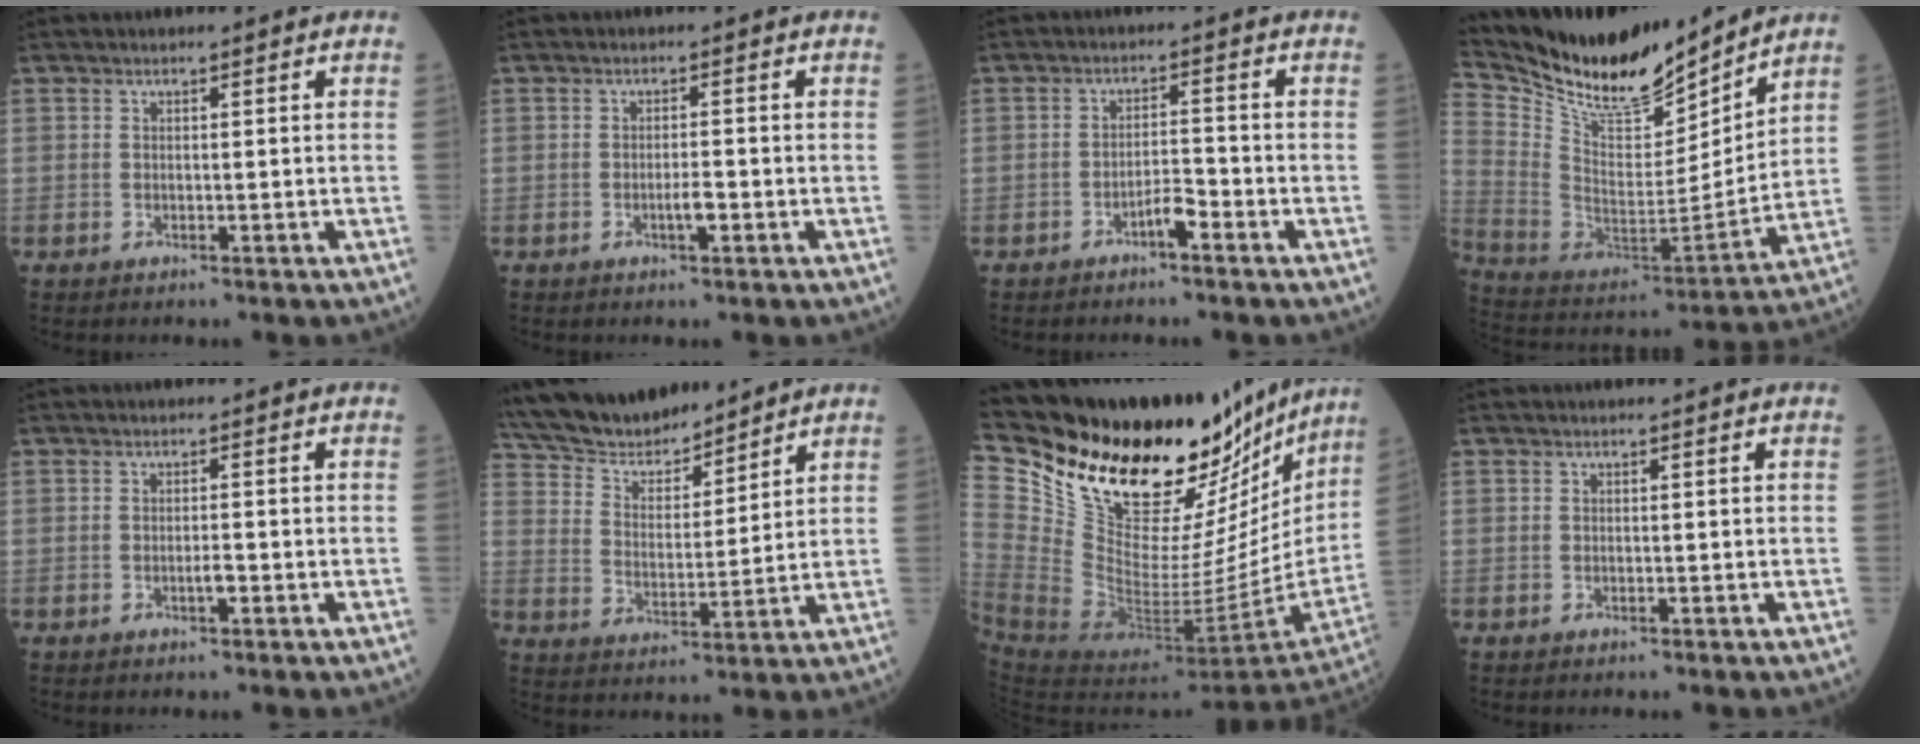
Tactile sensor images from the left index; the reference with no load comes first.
{"total": 1.9, "force": [-1.2, 0.4, 1.4], "torque": [-0.024, -0.004, -0.021]}
{"total": 2.9, "force": [-2.4, 0.4, 1.5], "torque": [-0.024, -0.002, -0.046]}
{"total": 18.8, "force": [17.2, 3.1, 6.9], "torque": [-0.147, -0.033, 0.309]}
{"total": 1.3, "force": [-0.9, 0.3, 0.8], "torque": [-0.014, -0.004, -0.016]}
{"total": 13.7, "force": [12.6, 3.4, 4.3], "torque": [-0.077, 0.012, 0.229]}
{"total": 33.5, "force": [28.1, 11.6, 14.0], "torque": [-0.259, -0.063, 0.415]}
{"total": 0.0}